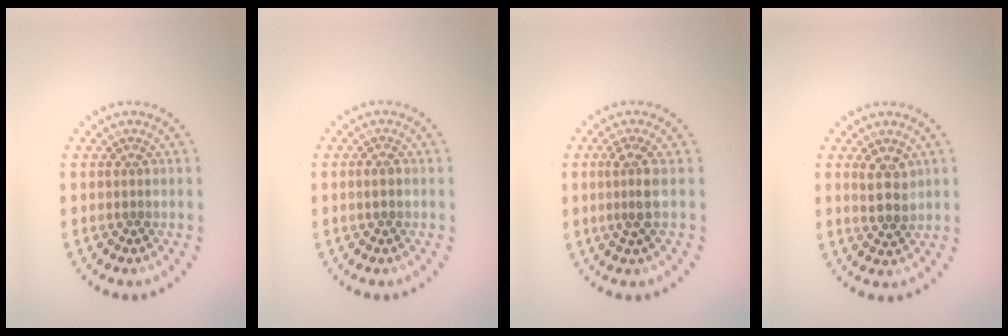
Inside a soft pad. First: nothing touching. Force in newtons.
{"total": 0.7, "press": 0.6, "slide": 0.2}
{"total": 2.3, "press": 1.7, "slide": 1.5}
{"total": 2.4, "press": 2.3, "slide": 0.7}